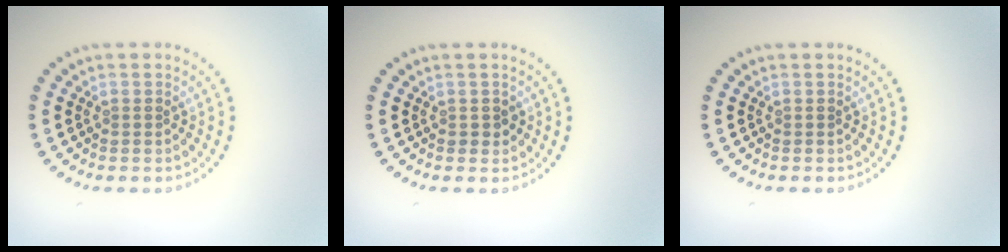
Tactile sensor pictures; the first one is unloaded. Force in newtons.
{"total": 0.7, "press": 0.7, "slide": 0.0}
{"total": 0.0}